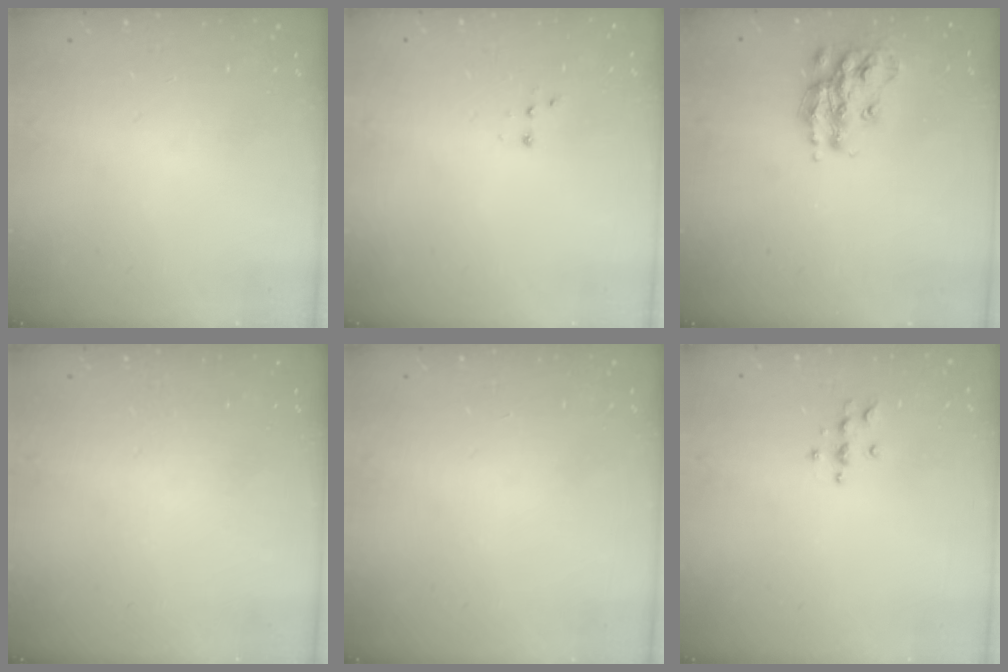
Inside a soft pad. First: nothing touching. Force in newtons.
{"total": 2.8, "press": 2.7, "slide": 0.7}
{"total": 14.9, "press": 14.8, "slide": 0.8}
{"total": 0.0}
{"total": 0.0}
{"total": 4.0, "press": 4.0, "slide": 0.5}